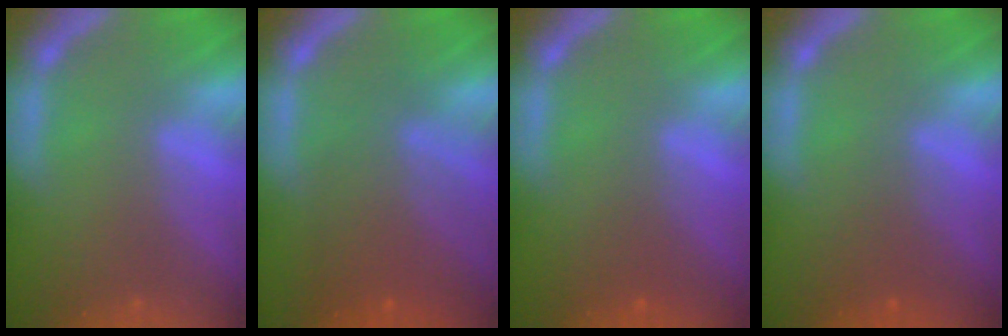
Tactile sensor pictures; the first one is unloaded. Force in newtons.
{"total": 6.0}
{"total": 1.5}
{"total": 1.9}